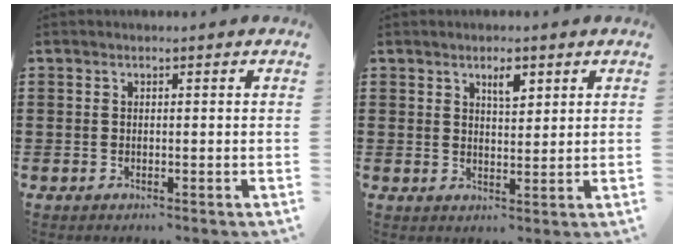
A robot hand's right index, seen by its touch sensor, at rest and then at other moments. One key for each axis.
{"total": 3.0, "fx": 1.9, "fy": 1.1, "fz": 2.1, "tx": -0.030, "ty": -0.002, "tz": 0.029}